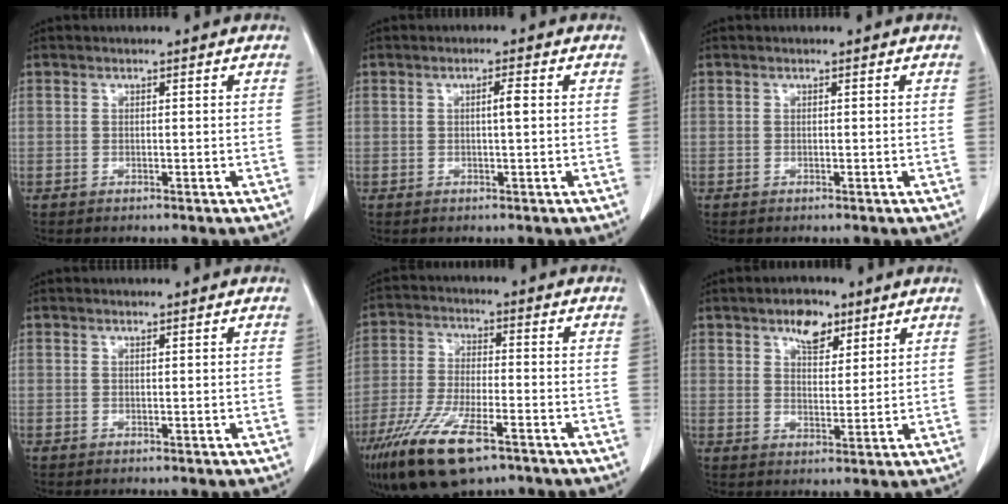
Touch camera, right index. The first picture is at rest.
{"total": 1.8, "force": [0.2, 0.1, 1.8], "torque": [-0.029, 0.003, 0.004]}
{"total": 0.0}
{"total": 0.0}
{"total": 13.9, "force": [-8.7, 3.8, 10.1], "torque": [-0.202, -0.027, -0.155]}
{"total": 5.6, "force": [3.6, 3.0, 3.2], "torque": [-0.048, 0.006, 0.061]}